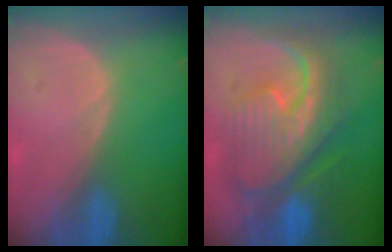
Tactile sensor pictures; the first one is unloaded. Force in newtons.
{"total": 12.3, "press": 12.2, "slide": 1.4}